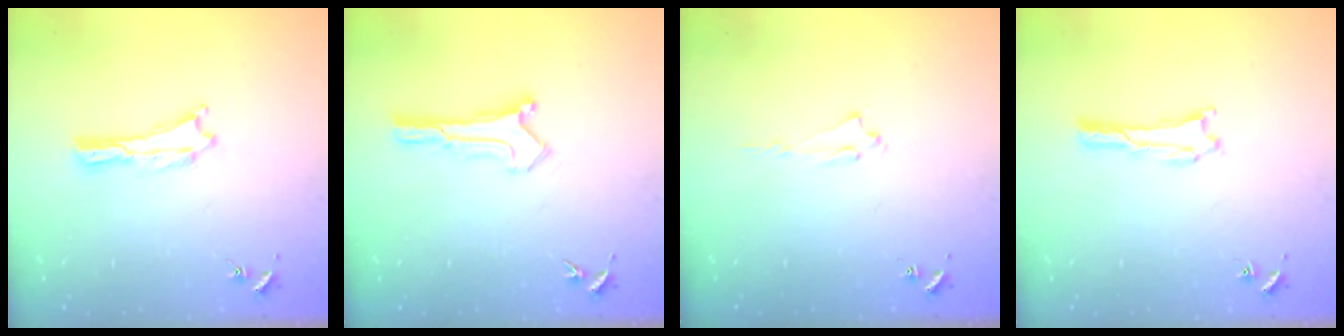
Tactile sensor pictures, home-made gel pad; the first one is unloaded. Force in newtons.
{"total": 0.0}
{"total": 1.6, "press": 1.6, "slide": 0.2}
{"total": 0.8, "press": 0.8, "slide": 0.2}